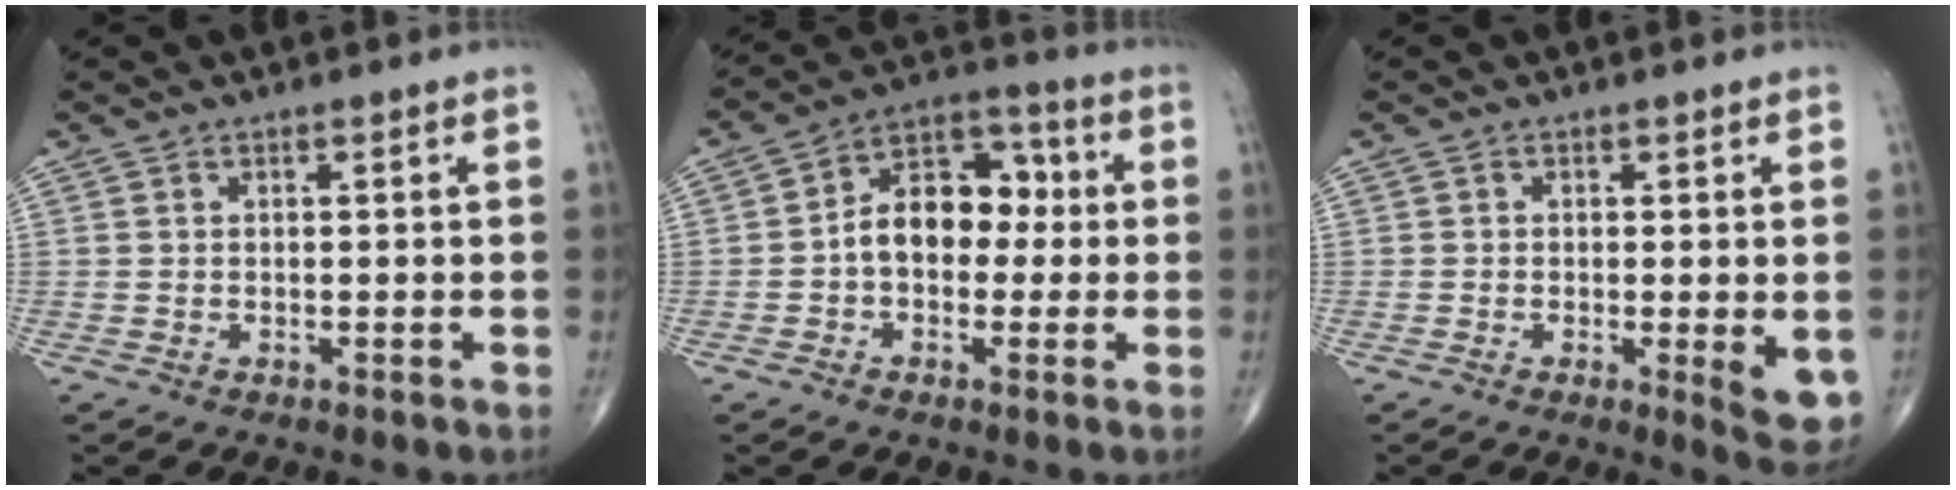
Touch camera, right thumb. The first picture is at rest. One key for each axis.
{"total": 11.0, "fx": -0.2, "fy": 7.4, "fz": 8.2, "tx": -0.101, "ty": 0.038, "tz": -0.016}
{"total": 6.2, "fx": -1.2, "fy": 1.8, "fz": 5.8, "tx": -0.074, "ty": -0.016, "tz": -0.017}